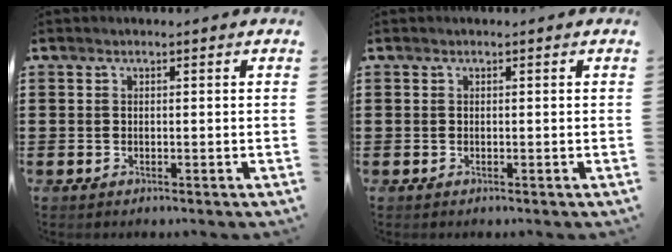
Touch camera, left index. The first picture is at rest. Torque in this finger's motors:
{"motor_torque": [-0.02, -0.02, 0.00, 0.00]}